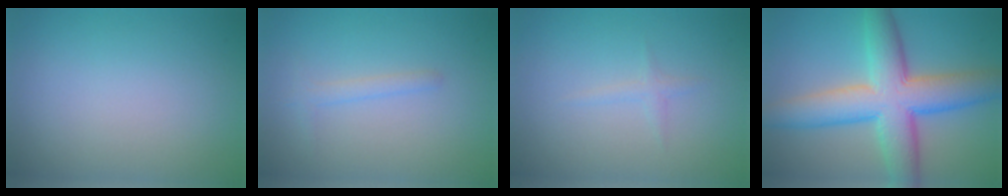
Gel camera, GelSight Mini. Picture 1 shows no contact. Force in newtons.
{"total": 1.2, "press": 1.2, "slide": 0.0}
{"total": 0.8, "press": 0.8, "slide": 0.1}
{"total": 9.8, "press": 9.8, "slide": 0.4}